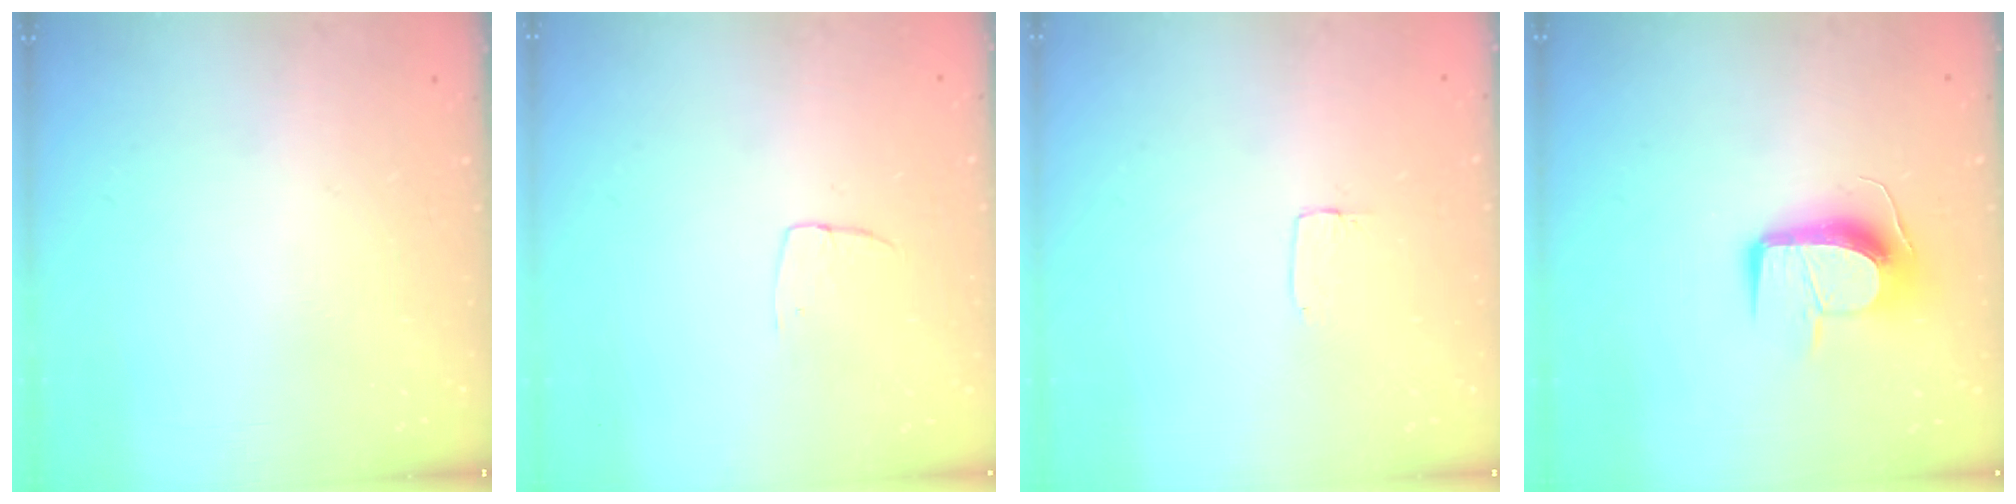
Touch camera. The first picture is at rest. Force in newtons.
{"total": 3.7, "press": 3.7, "slide": 0.2}
{"total": 1.2, "press": 1.2, "slide": 0.0}
{"total": 12.7, "press": 12.7, "slide": 0.5}